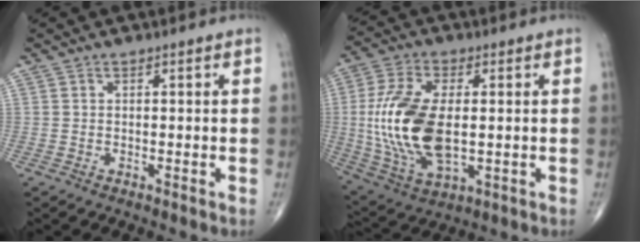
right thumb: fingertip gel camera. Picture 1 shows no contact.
{"total": 18.0, "force": [-0.1, 9.2, 15.5], "torque": [-0.327, -0.008, 0.006]}